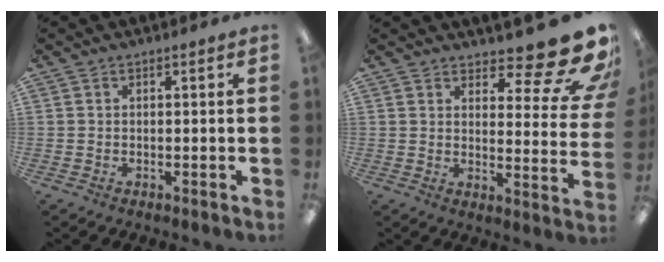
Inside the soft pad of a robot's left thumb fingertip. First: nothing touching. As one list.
[{"total": 13.8, "force": [10.5, 3.7, 8.1], "torque": [-0.096, -0.087, 0.176]}]